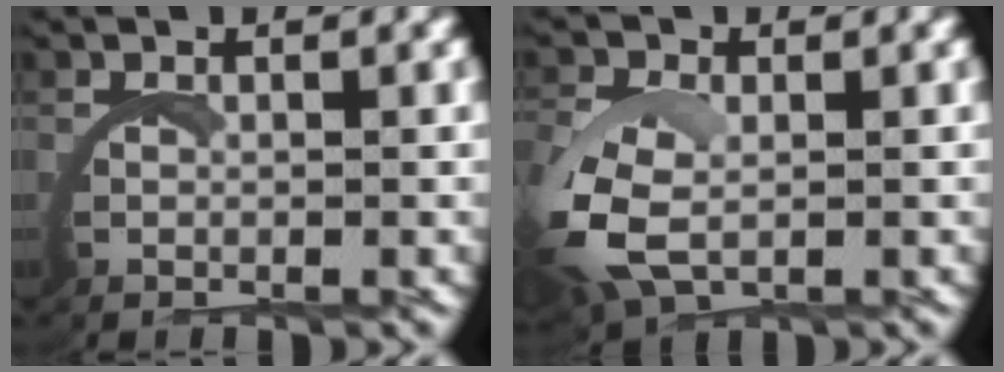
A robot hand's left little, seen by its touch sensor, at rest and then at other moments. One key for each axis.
{"total": 3.6, "fx": 0.3, "fy": 2.3, "fz": 2.7, "tx": -0.091, "ty": -0.020, "tz": 0.017}